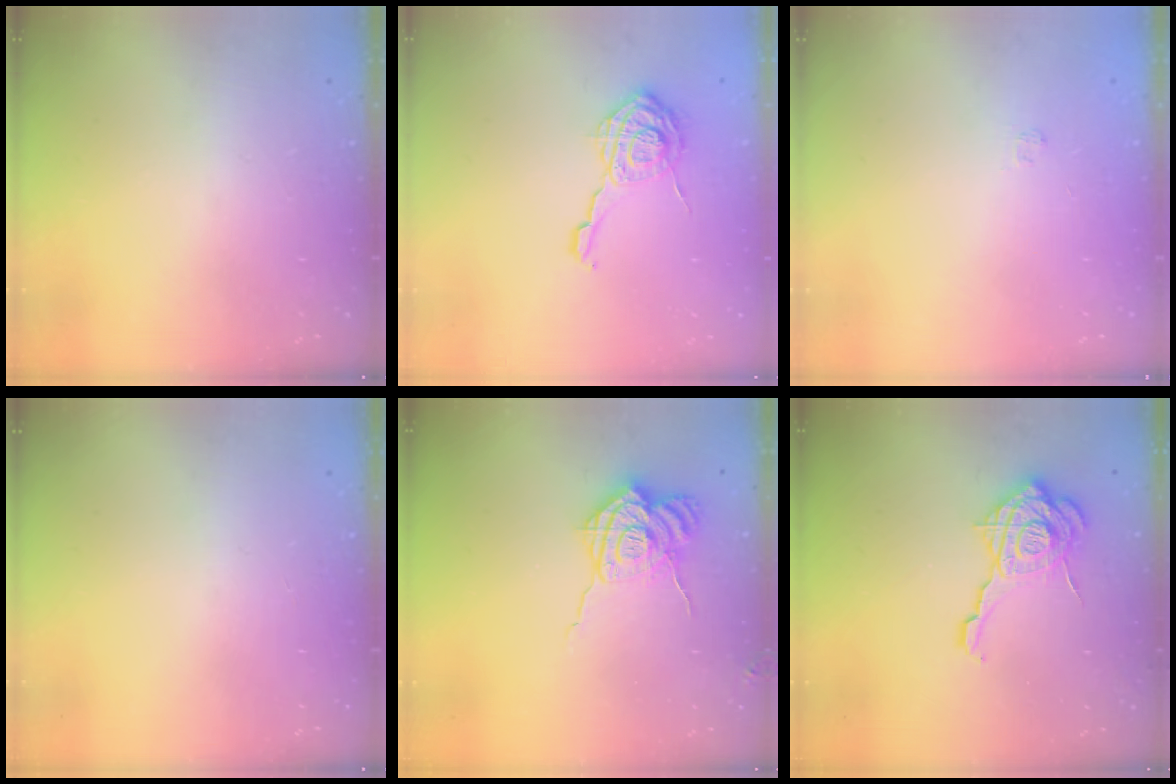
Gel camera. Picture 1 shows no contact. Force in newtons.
{"total": 12.1, "press": 12.1, "slide": 0.7}
{"total": 1.7, "press": 1.2, "slide": 1.1}
{"total": 0.0}
{"total": 13.9, "press": 13.8, "slide": 1.5}
{"total": 18.2, "press": 18.1, "slide": 2.0}